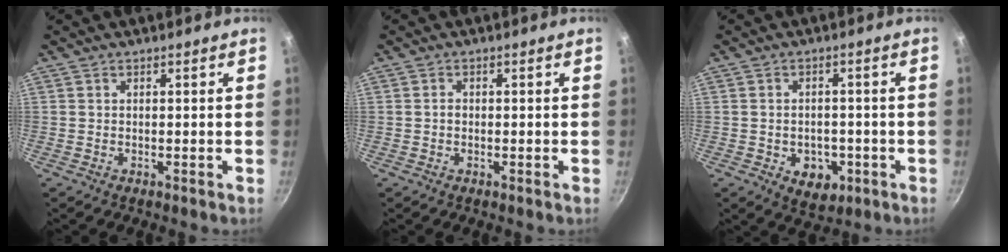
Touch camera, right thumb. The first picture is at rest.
{"total": 0.7, "force": [-0.2, 0.6, 0.4], "torque": [-0.005, 0.004, -0.004]}
{"total": 6.8, "force": [-2.3, 4.9, 4.0], "torque": [-0.035, 0.006, -0.022]}